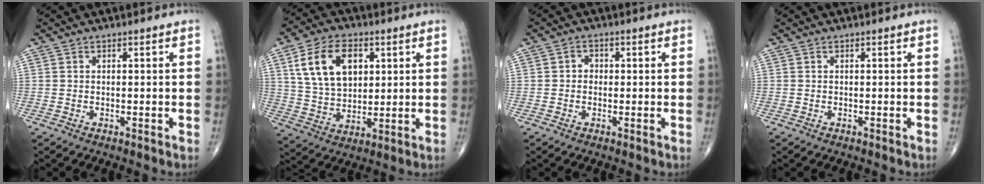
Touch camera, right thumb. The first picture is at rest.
{"total": 14.4, "force": [4.9, 9.3, 9.9], "torque": [-0.154, -0.012, 0.095]}
{"total": 2.0, "force": [0.0, 1.8, 0.9], "torque": [-0.002, 0.009, -0.004]}
{"total": 0.0}